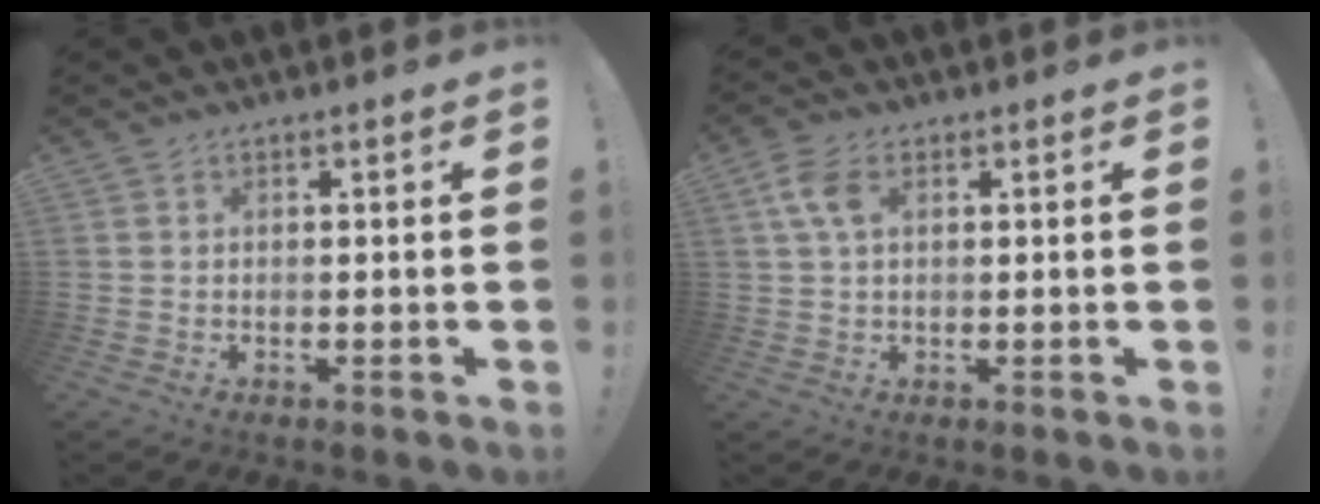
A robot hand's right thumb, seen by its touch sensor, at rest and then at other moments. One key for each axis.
{"total": 6.2, "fx": 1.9, "fy": 3.6, "fz": 4.7, "tx": -0.101, "ty": 0.001, "tz": 0.034}